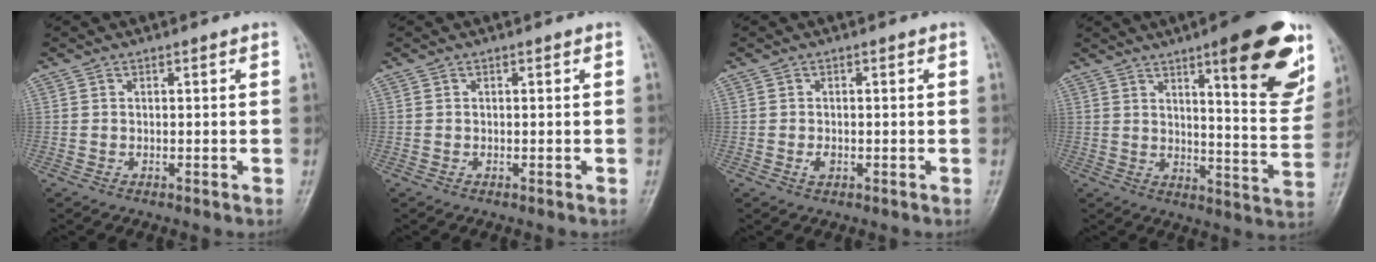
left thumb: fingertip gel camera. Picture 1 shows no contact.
{"total": 0.0}
{"total": 1.3, "force": [-0.6, 0.9, 0.8], "torque": [-0.014, 0.000, -0.010]}
{"total": 20.1, "force": [10.8, 4.9, 16.3], "torque": [-0.170, -0.054, 0.147]}